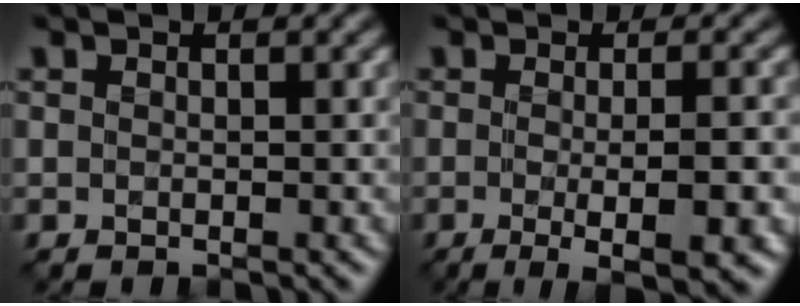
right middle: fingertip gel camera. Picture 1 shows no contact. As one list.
[{"total": 5.6, "force": [-1.3, 1.4, 5.3], "torque": [-0.070, -0.011, -0.013]}]